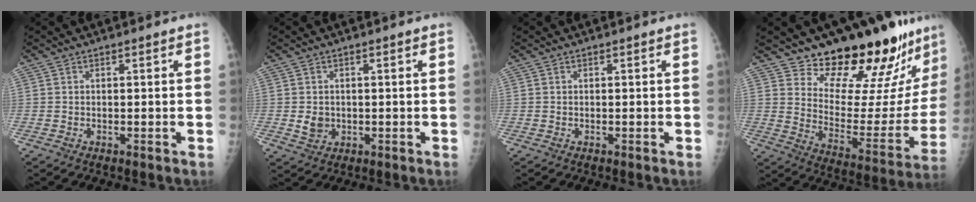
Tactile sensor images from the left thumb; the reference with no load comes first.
{"total": 3.1, "force": [-0.1, 2.7, 1.5], "torque": [-0.013, -0.001, 0.006]}
{"total": 0.0}
{"total": 22.4, "force": [19.0, 6.3, 9.9], "torque": [-0.101, -0.165, 0.264]}